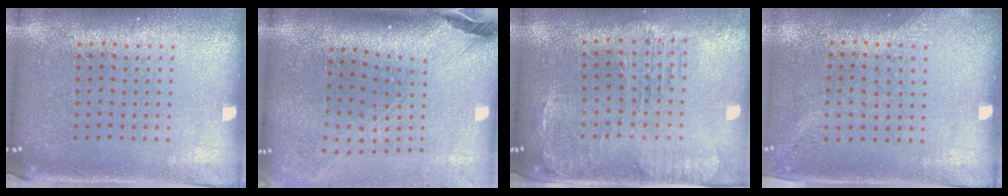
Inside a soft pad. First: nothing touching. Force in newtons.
{"total": 2.7, "press": 2.0, "slide": 1.9}
{"total": 1.4, "press": 1.4, "slide": 0.4}
{"total": 1.4, "press": 1.0, "slide": 0.9}